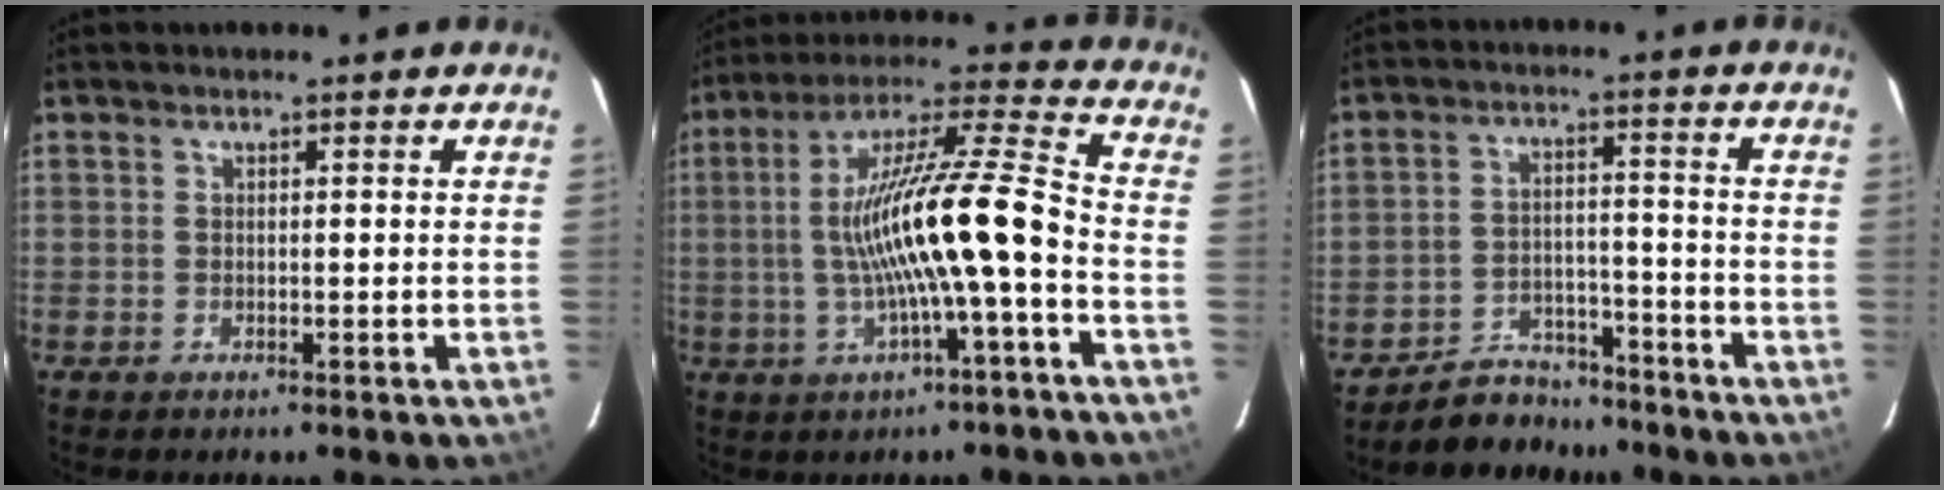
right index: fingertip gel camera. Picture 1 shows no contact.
{"total": 16.3, "force": [-3.2, 0.6, 16.0], "torque": [-0.288, 0.010, -0.051]}
{"total": 9.2, "force": [-8.2, 3.9, 1.4], "torque": [-0.050, 0.018, -0.119]}